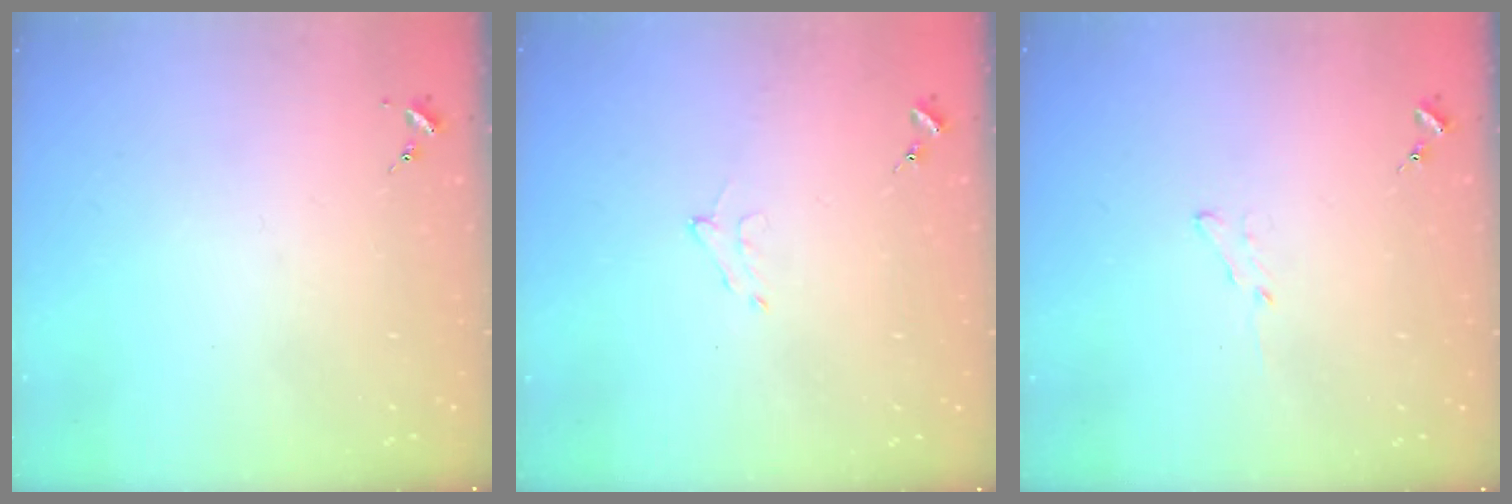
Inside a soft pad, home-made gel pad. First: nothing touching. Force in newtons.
{"total": 5.4, "press": 5.3, "slide": 0.8}
{"total": 3.6, "press": 3.6, "slide": 0.4}